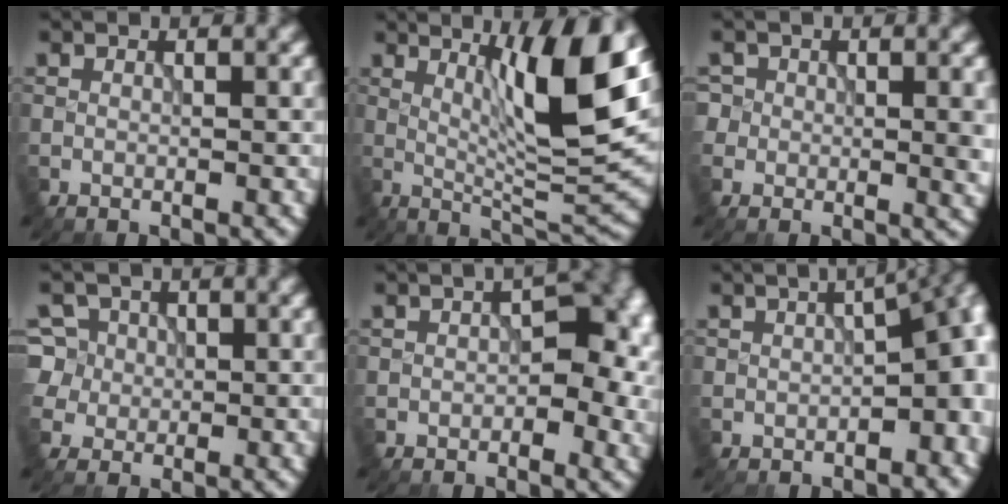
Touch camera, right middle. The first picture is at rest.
{"total": 9.9, "force": [3.2, 1.6, 9.3], "torque": [-0.136, -0.008, 0.057]}
{"total": 3.6, "force": [0.2, 2.8, 2.3], "torque": [-0.027, -0.006, 0.002]}
{"total": 5.5, "force": [1.2, 5.2, 1.4], "torque": [-0.035, 0.032, 0.010]}
{"total": 7.3, "force": [0.3, 4.5, 5.7], "torque": [-0.039, 0.003, -0.001]}
{"total": 9.1, "force": [-0.3, 4.7, 7.8], "torque": [-0.069, -0.004, -0.008]}